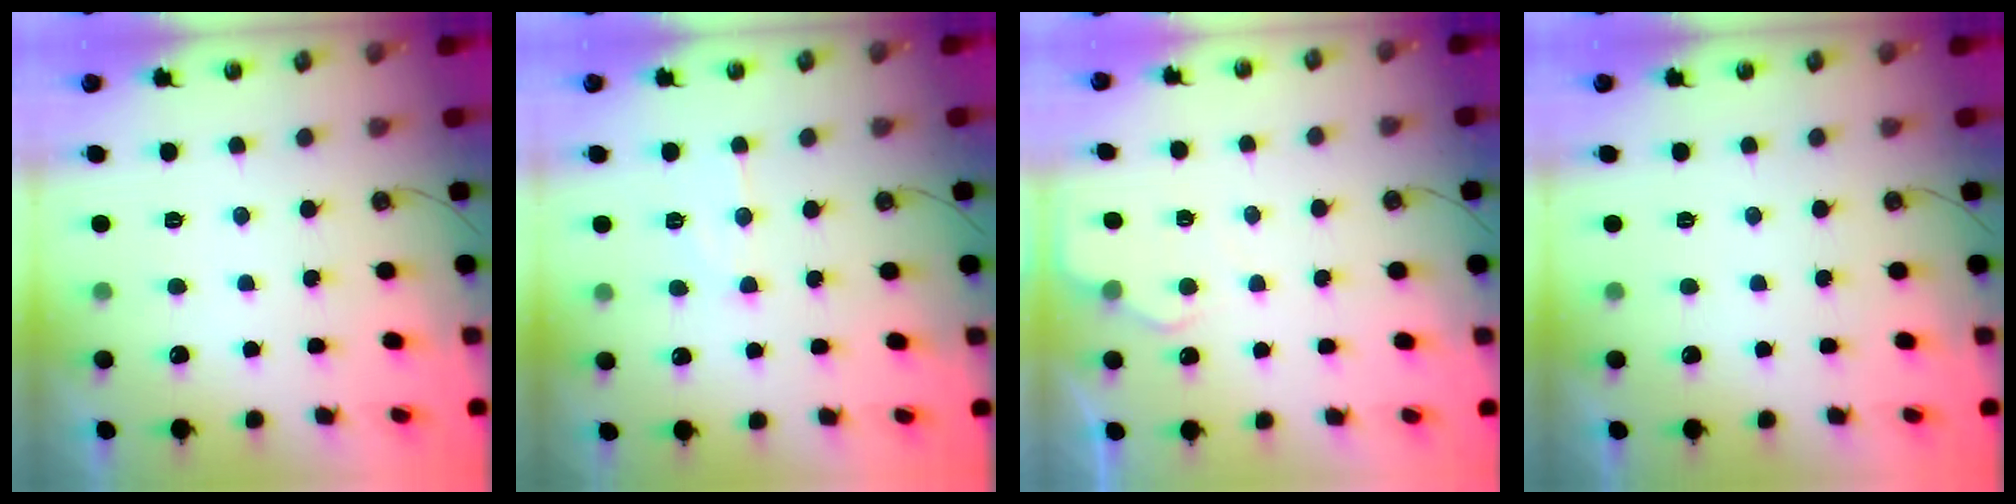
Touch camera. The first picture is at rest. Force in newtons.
{"total": 8.4, "press": 8.3, "slide": 0.6}
{"total": 4.0, "press": 3.9, "slide": 0.5}
{"total": 0.0}